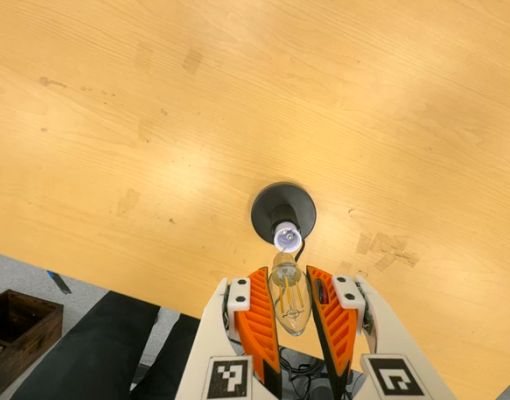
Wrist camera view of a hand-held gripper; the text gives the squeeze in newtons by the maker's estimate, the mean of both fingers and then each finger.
{"total": 13.5, "left": 14.3, "right": 12.7}